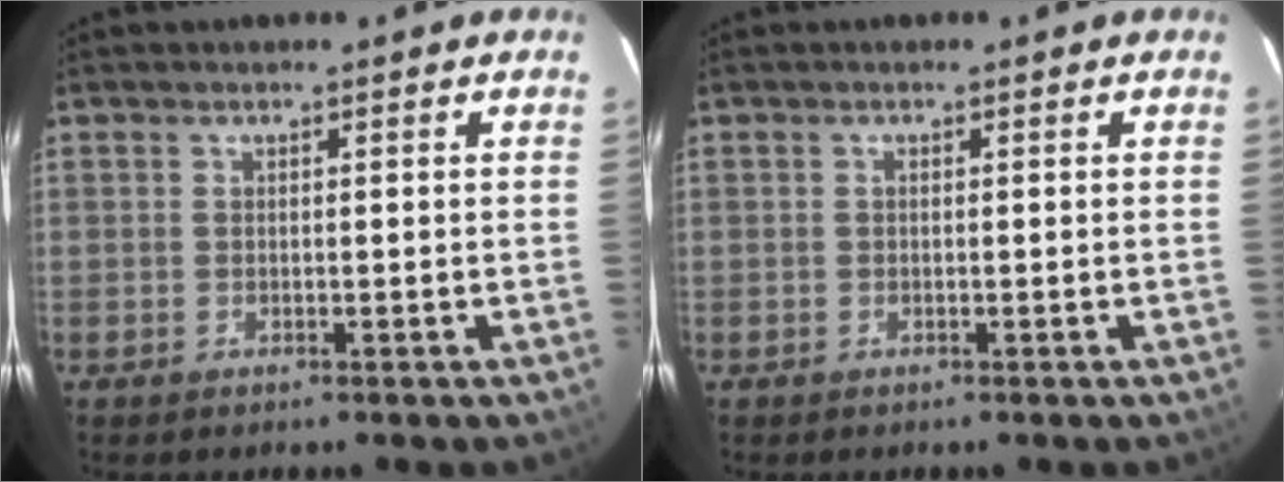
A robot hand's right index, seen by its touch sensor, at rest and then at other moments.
{"total": 0.0}